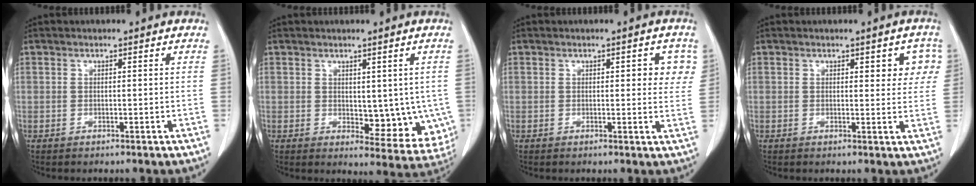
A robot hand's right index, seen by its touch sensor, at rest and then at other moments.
{"total": 8.7, "force": [-0.2, 4.5, 7.4], "torque": [-0.067, -0.015, 0.009]}
{"total": 4.0, "force": [1.2, 1.8, 3.3], "torque": [-0.025, 0.007, 0.010]}
{"total": 4.1, "force": [1.6, 2.0, 3.2], "torque": [-0.021, 0.006, 0.014]}